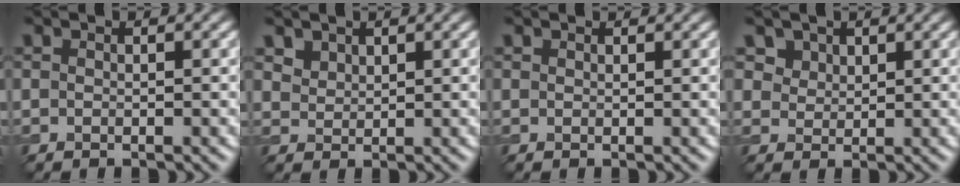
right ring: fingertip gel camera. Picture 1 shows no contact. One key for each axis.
{"total": 2.1, "fx": 1.6, "fy": 1.3, "fz": 0.6, "tx": -0.021, "ty": -0.009, "tz": 0.044}
{"total": 0.8, "fx": 0.7, "fy": 0.3, "fz": 0.1, "tx": -0.001, "ty": -0.003, "tz": 0.010}
{"total": 4.3, "fx": 2.8, "fy": 2.9, "fz": 1.6, "tx": -0.064, "ty": -0.008, "tz": 0.058}